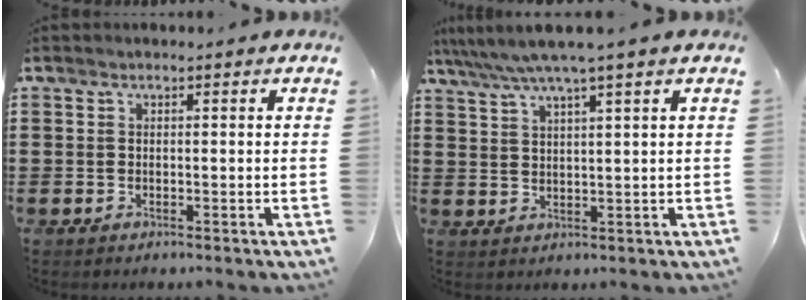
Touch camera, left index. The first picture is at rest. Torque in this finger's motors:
{"motor_torque": [2.13, 0.00, 0.67, 0.21]}